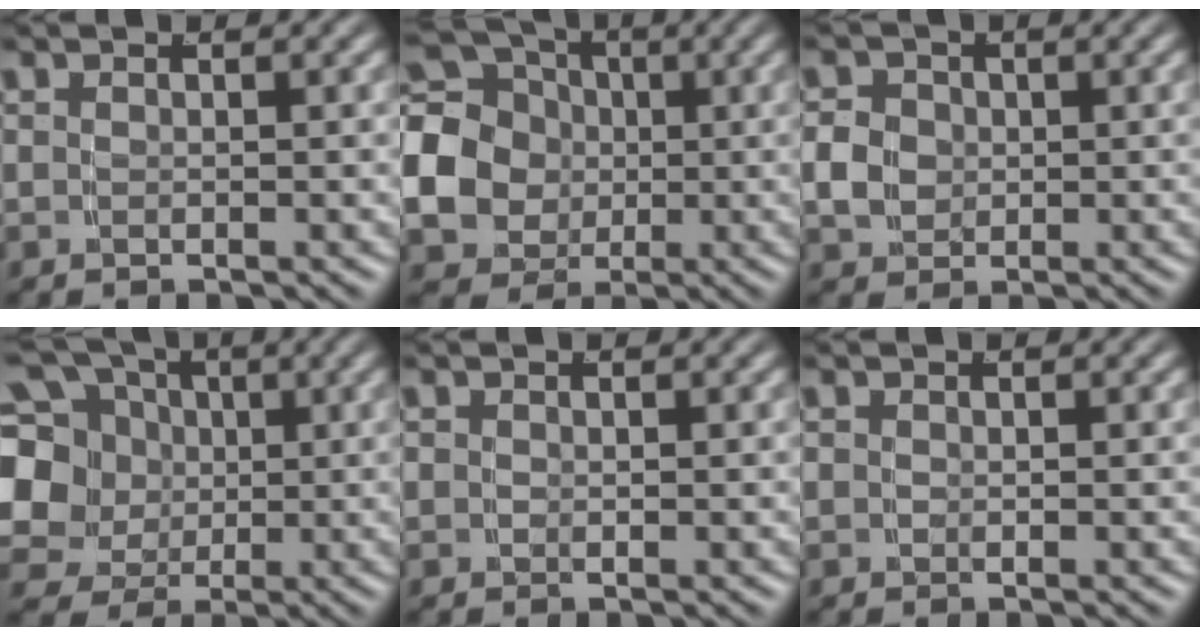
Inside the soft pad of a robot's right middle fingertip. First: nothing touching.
{"total": 14.1, "force": [0.4, 12.4, 6.6], "torque": [-0.148, -0.034, -0.001]}
{"total": 4.0, "force": [0.0, 3.5, 1.9], "torque": [-0.035, -0.007, 0.001]}
{"total": 10.5, "force": [0.7, 8.9, 5.6], "torque": [-0.111, -0.024, 0.011]}
{"total": 0.9, "force": [0.0, 0.8, 0.3], "torque": [-0.010, -0.006, -0.001]}
{"total": 0.6, "force": [-0.1, 0.5, 0.3], "torque": [-0.007, -0.005, -0.002]}